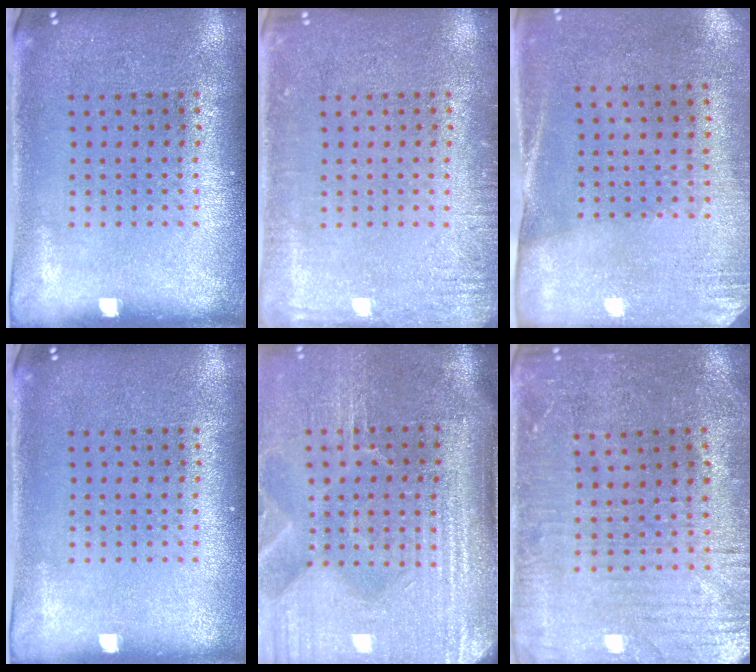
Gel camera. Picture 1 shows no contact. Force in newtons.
{"total": 2.0, "press": 1.9, "slide": 0.2}
{"total": 2.7, "press": 2.3, "slide": 1.3}
{"total": 0.0}
{"total": 4.9, "press": 4.2, "slide": 2.6}
{"total": 1.1, "press": 1.0, "slide": 0.4}